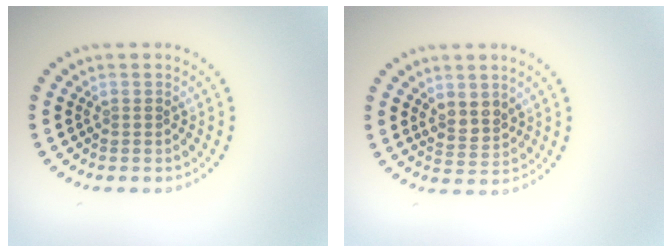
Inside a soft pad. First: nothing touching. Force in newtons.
{"total": 2.2, "press": 1.9, "slide": 1.1}